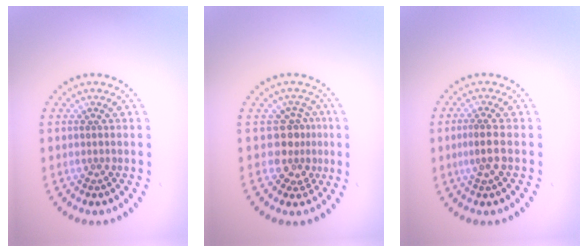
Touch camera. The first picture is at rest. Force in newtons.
{"total": 2.9, "press": 2.3, "slide": 1.6}
{"total": 2.0, "press": 1.8, "slide": 0.9}